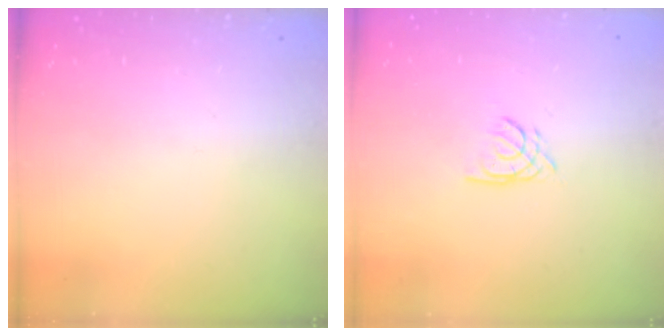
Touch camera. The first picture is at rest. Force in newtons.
{"total": 1.8, "press": 1.8, "slide": 0.3}